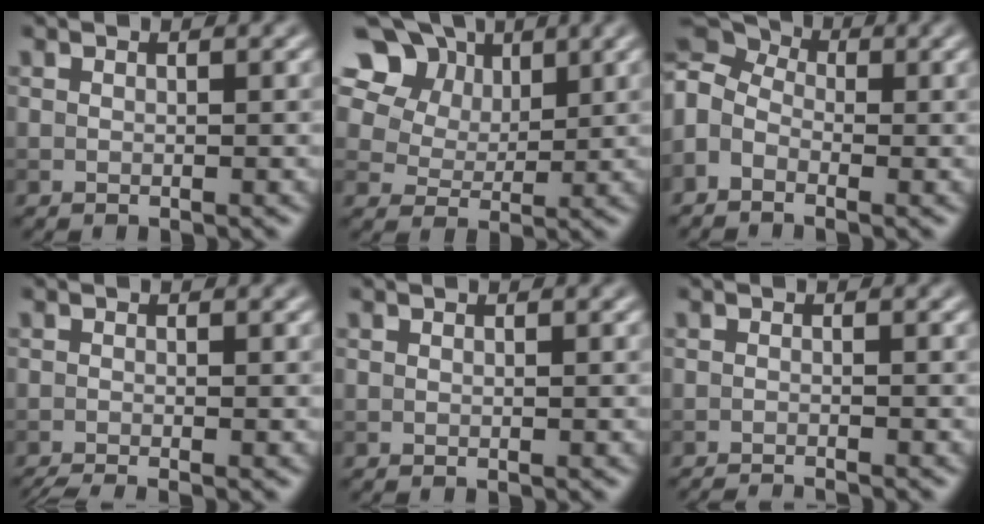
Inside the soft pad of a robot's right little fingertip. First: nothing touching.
{"total": 14.3, "force": [7.7, 10.1, 6.7], "torque": [-0.163, 0.033, 0.148]}
{"total": 5.7, "force": [-0.1, 4.2, 3.8], "torque": [-0.087, 0.028, -0.016]}
{"total": 2.5, "force": [-1.9, 0.4, 1.6], "torque": [-0.019, -0.009, -0.040]}
{"total": 0.0}
{"total": 2.9, "force": [-2.6, 0.4, 1.1], "torque": [-0.011, -0.006, -0.043]}